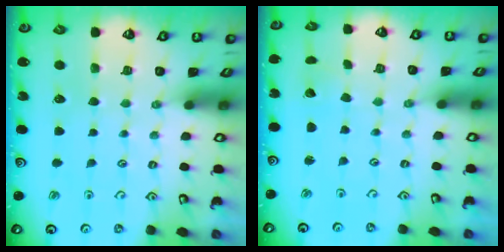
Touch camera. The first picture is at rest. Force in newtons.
{"total": 1.0, "press": 1.0, "slide": 0.1}